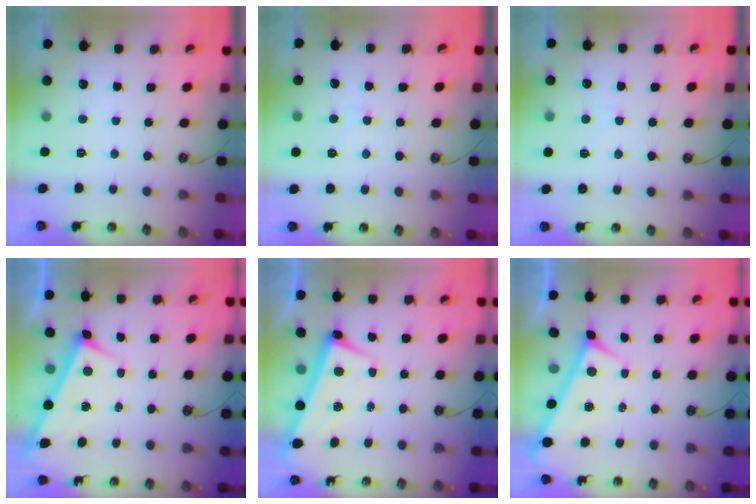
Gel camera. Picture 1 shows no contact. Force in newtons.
{"total": 0.7, "press": 0.5, "slide": 0.5}
{"total": 5.6, "press": 5.6, "slide": 0.4}
{"total": 3.0, "press": 3.0, "slide": 0.1}
{"total": 2.6, "press": 2.5, "slide": 0.7}
{"total": 0.0}